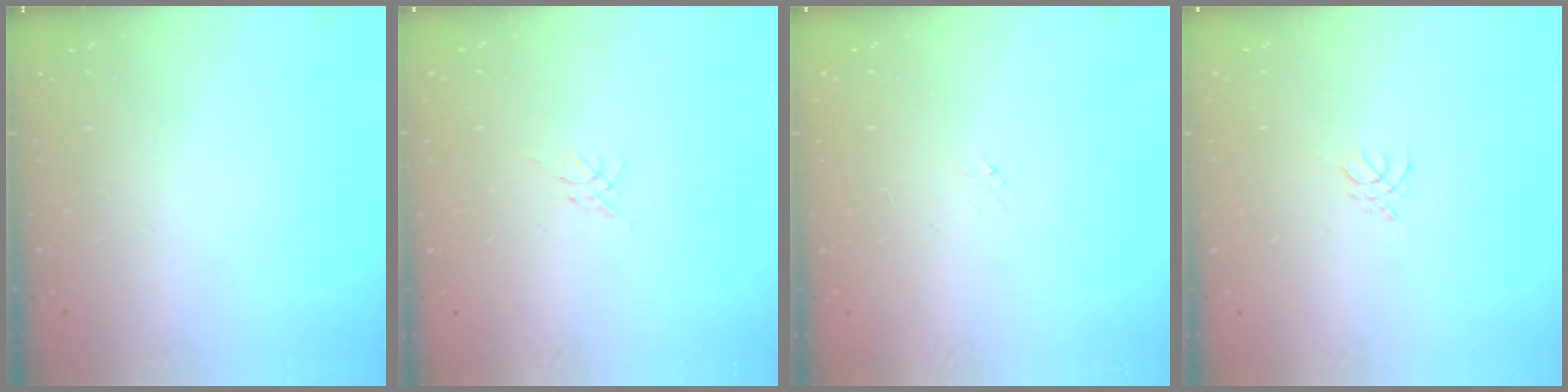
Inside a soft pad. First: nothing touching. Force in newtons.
{"total": 0.0}
{"total": 3.0, "press": 3.0, "slide": 0.1}
{"total": 2.7, "press": 2.6, "slide": 0.6}